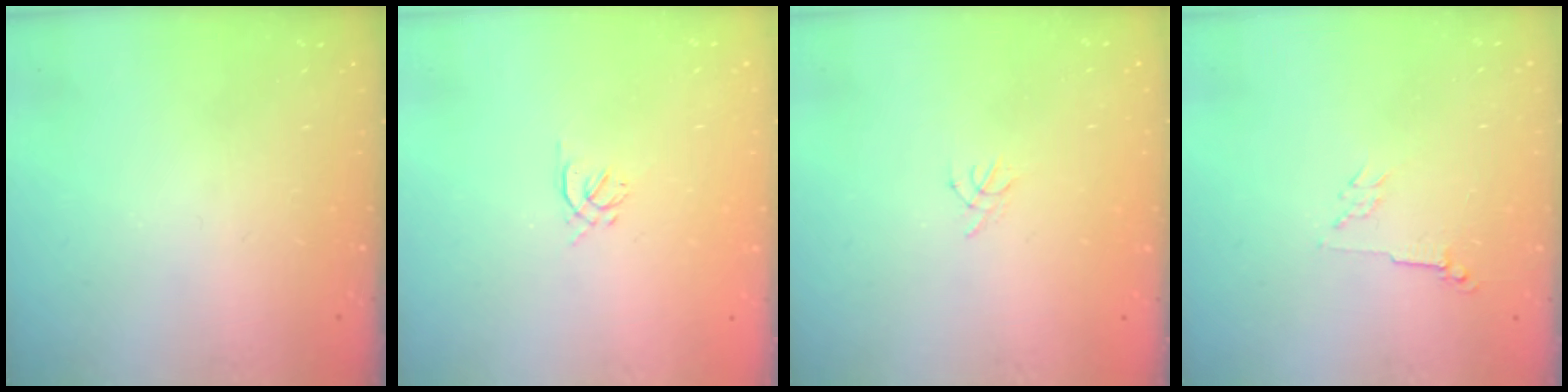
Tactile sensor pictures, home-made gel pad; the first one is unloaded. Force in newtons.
{"total": 1.6, "press": 1.5, "slide": 0.6}
{"total": 1.3, "press": 1.2, "slide": 0.4}
{"total": 2.8, "press": 2.7, "slide": 0.6}